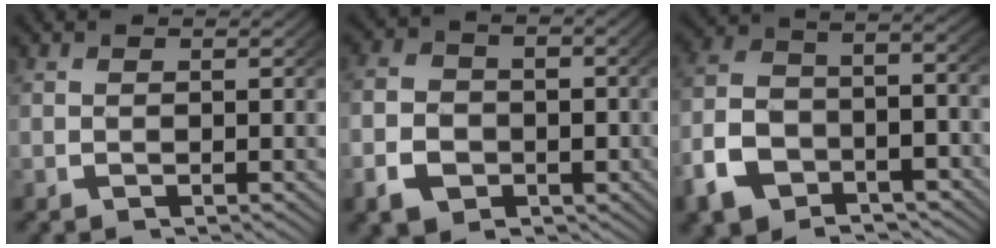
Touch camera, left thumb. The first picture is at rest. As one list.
[{"total": 6.2, "force": [-2.0, 4.9, 3.2], "torque": [-0.060, -0.021, -0.026]}, {"total": 8.8, "force": [-3.6, 6.1, 5.3], "torque": [-0.138, -0.026, -0.047]}]